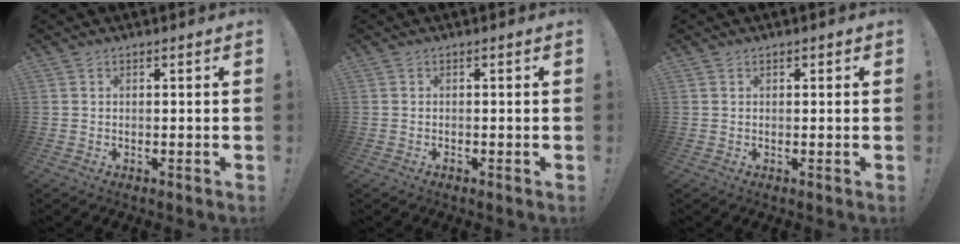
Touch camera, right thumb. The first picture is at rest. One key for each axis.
{"total": 0.9, "fx": -0.9, "fy": 0.1, "fz": 0.1, "tx": -0.009, "ty": 0.002, "tz": -0.014}
{"total": 0.5, "fx": 0.5, "fy": 0.3, "fz": 0.0, "tx": 0.002, "ty": -0.003, "tz": 0.008}